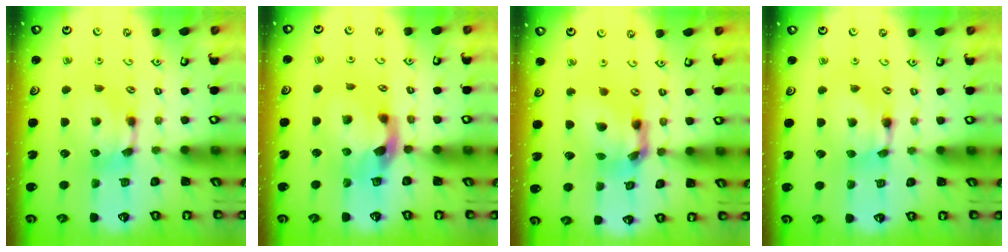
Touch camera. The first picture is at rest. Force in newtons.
{"total": 2.8, "press": 2.5, "slide": 1.3}
{"total": 6.7, "press": 6.3, "slide": 2.3}
{"total": 1.5, "press": 1.5, "slide": 0.2}